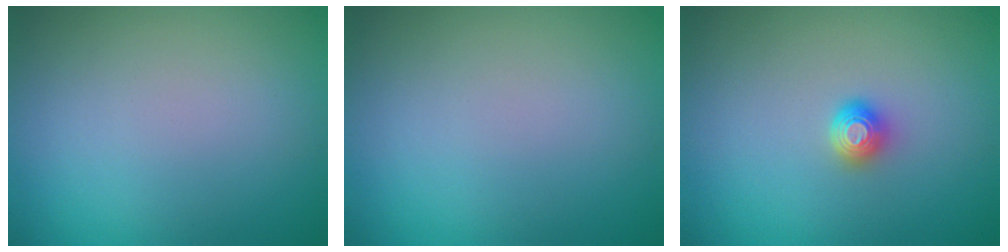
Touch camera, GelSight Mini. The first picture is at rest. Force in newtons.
{"total": 0.0}
{"total": 1.4, "press": 1.2, "slide": 0.7}